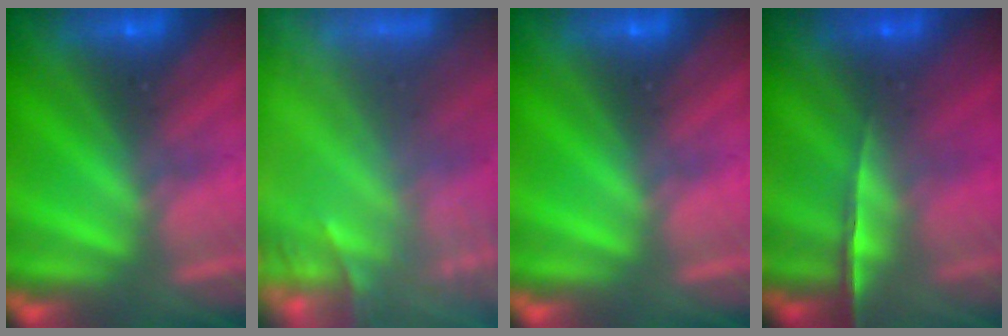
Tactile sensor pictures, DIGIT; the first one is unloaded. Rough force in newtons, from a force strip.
{"total": 8.3}
{"total": 0.0}
{"total": 1.8}